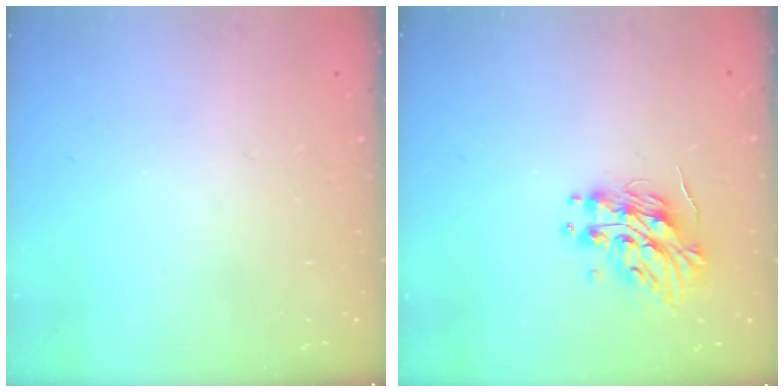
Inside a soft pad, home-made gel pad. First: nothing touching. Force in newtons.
{"total": 12.2, "press": 12.1, "slide": 1.2}